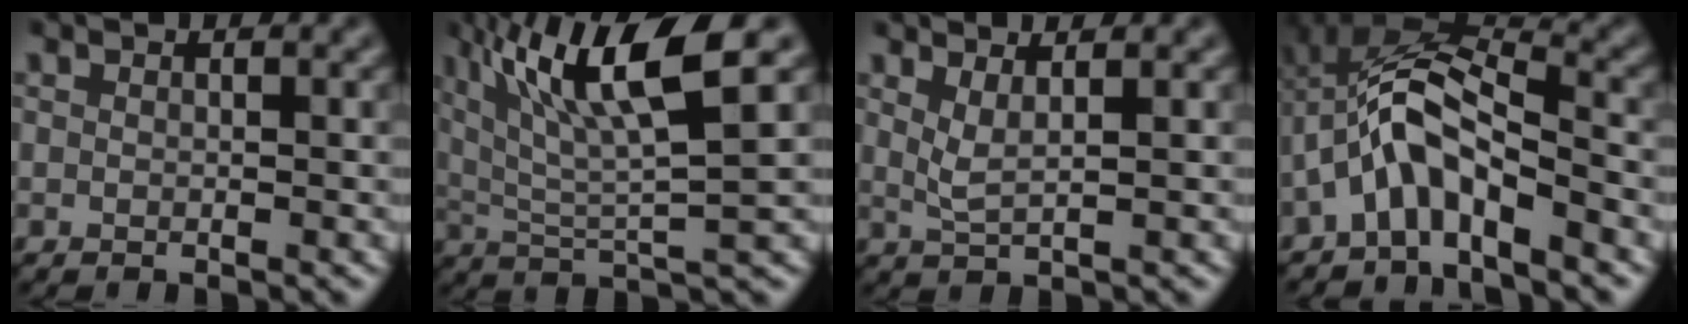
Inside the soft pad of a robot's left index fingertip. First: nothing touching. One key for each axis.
{"total": 10.2, "fx": 4.9, "fy": 2.0, "fz": 8.7, "tx": -0.149, "ty": 0.005, "tz": 0.090}
{"total": 2.1, "fx": 1.1, "fy": 0.6, "fz": 1.7, "tx": -0.030, "ty": -0.005, "tz": 0.019}
{"total": 6.8, "fx": -2.7, "fy": 2.8, "fz": 5.6, "tx": -0.114, "ty": 0.015, "tz": -0.062}